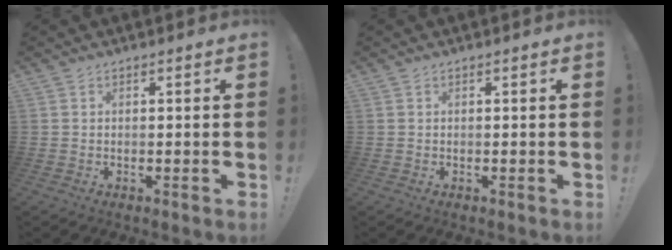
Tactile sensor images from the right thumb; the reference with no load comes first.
{"total": 0.0}